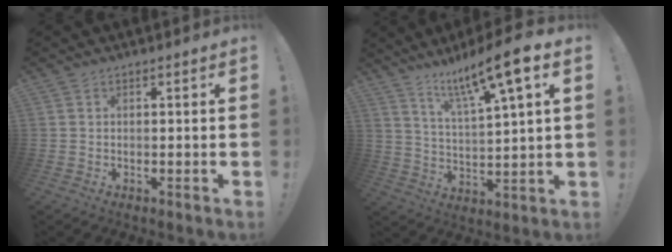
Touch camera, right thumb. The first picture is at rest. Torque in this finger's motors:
{"motor_torque": [0.09, 0.16, 0.90, 0.90, 0.15]}